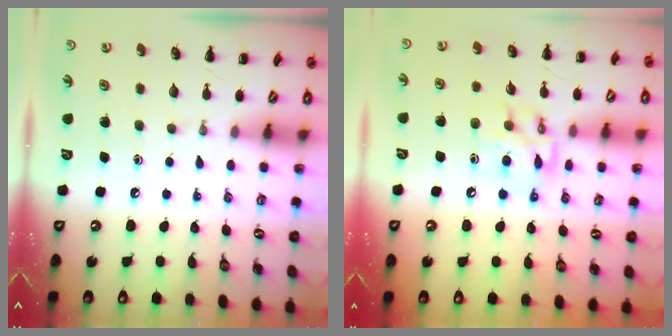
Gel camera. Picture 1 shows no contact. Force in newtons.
{"total": 11.4, "press": 11.3, "slide": 1.5}